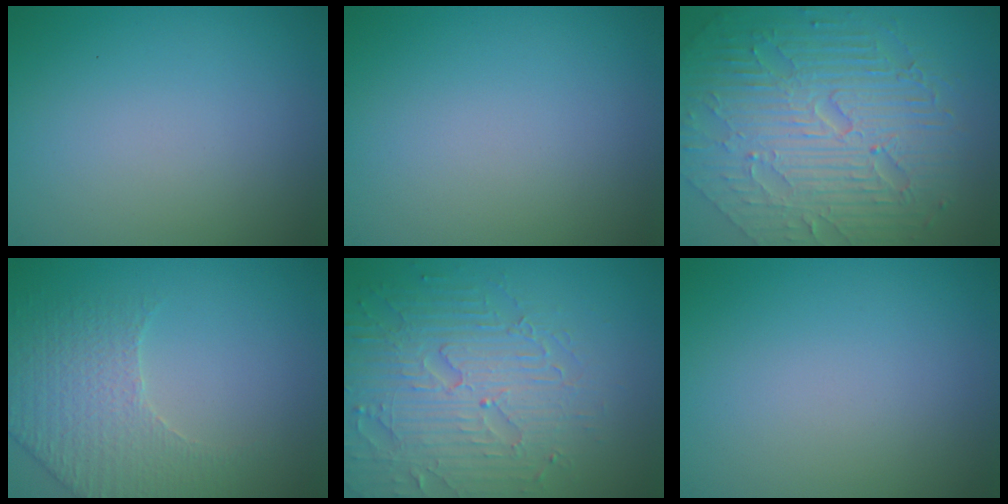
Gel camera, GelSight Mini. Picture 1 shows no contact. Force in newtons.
{"total": 0.0}
{"total": 10.3, "press": 6.8, "slide": 7.7}
{"total": 2.6, "press": 2.4, "slide": 1.0}
{"total": 6.2, "press": 5.2, "slide": 3.4}
{"total": 0.0}